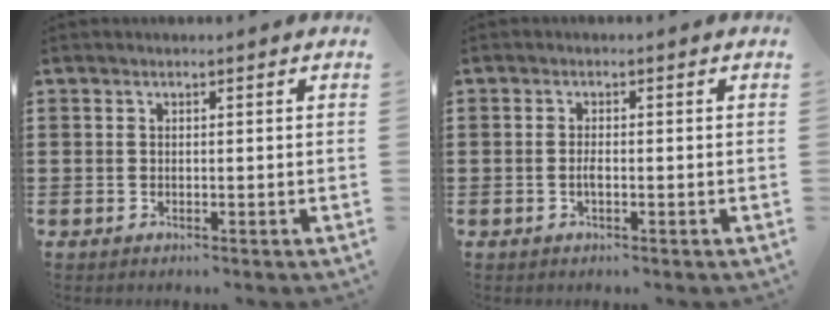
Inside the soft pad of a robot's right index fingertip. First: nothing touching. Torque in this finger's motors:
{"motor_torque": [2.14, 0.00, 0.05, 0.04]}